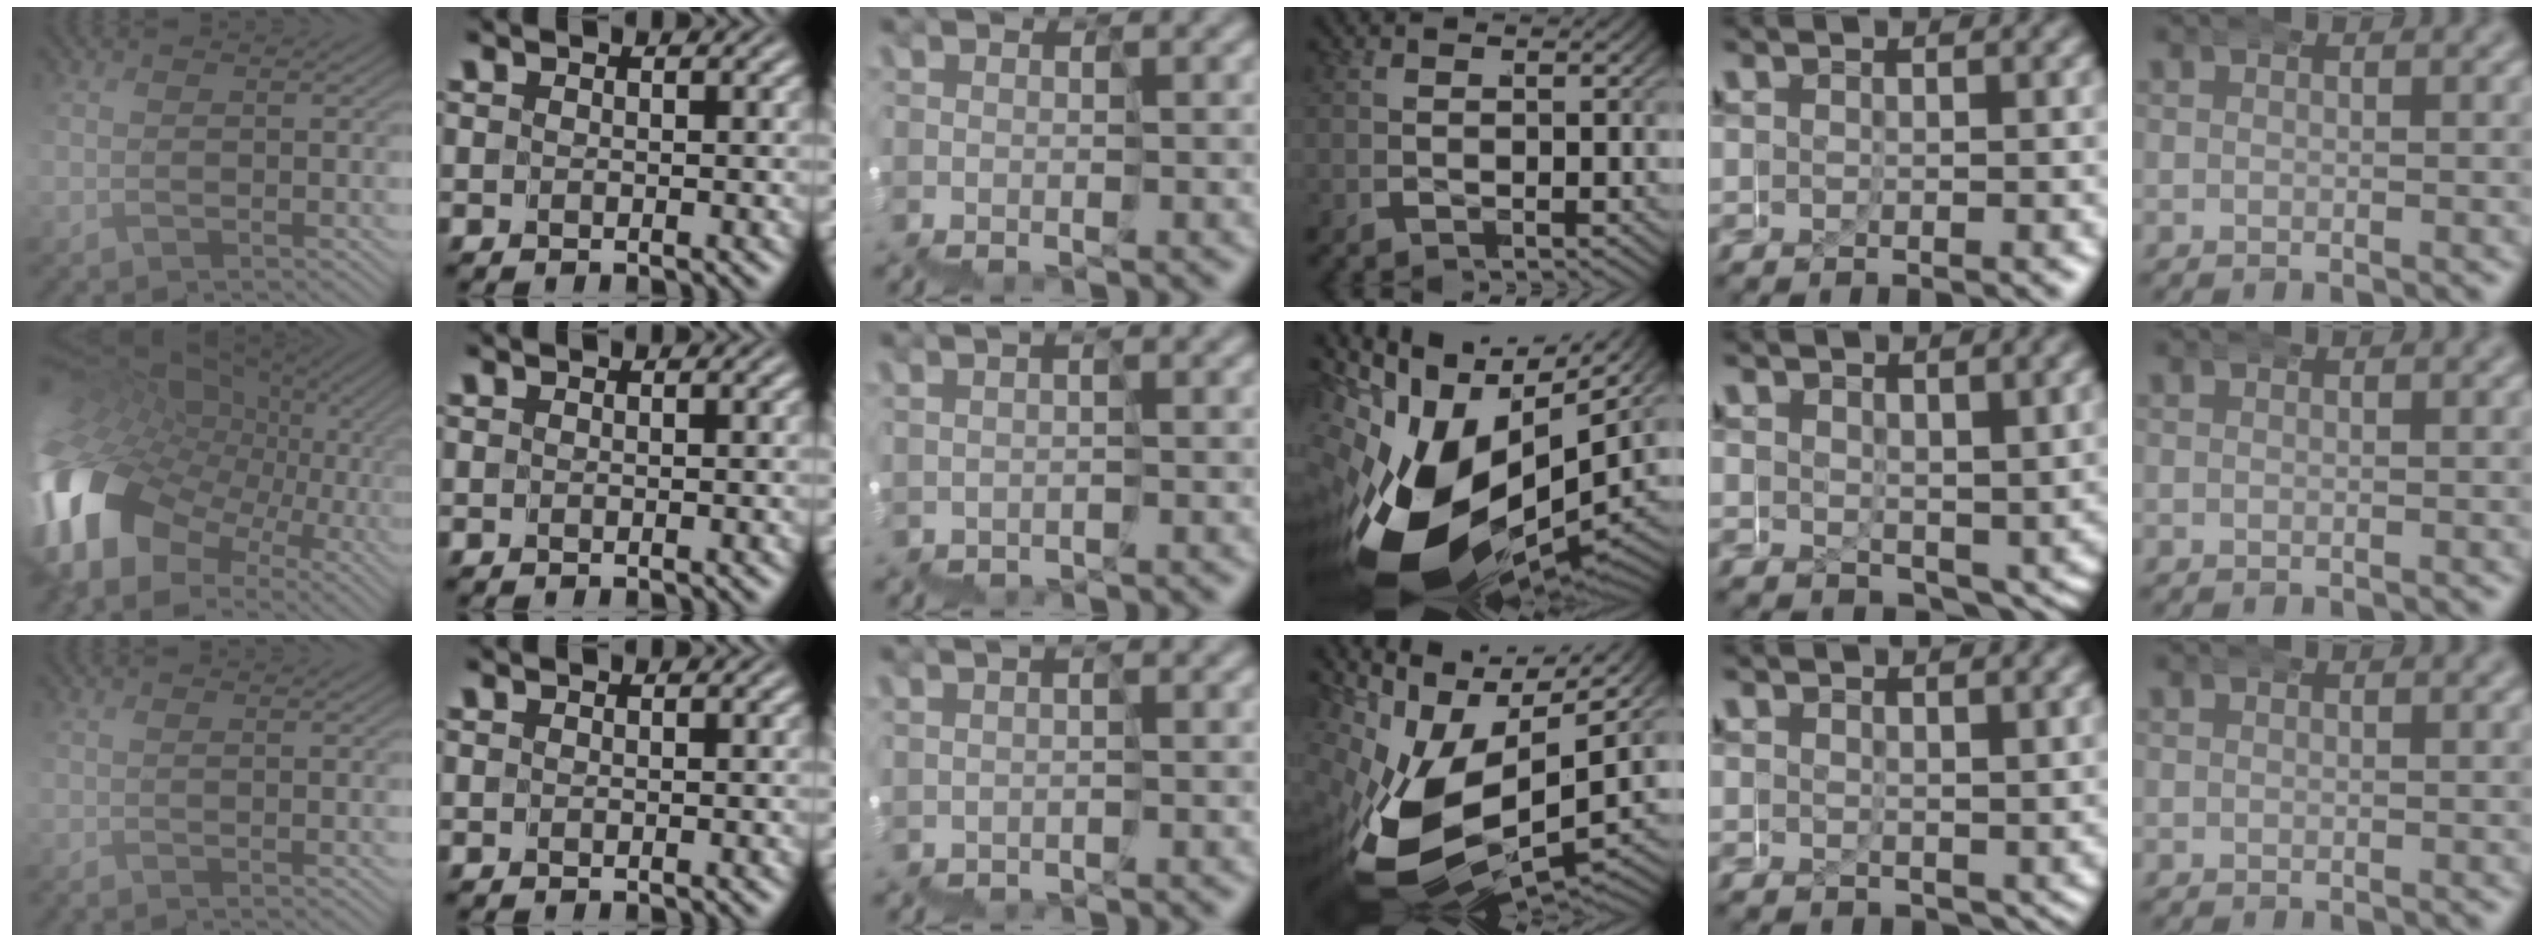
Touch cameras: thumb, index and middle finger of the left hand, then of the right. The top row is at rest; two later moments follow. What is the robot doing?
{"motion": "wrap", "object": "ethernet cable"}